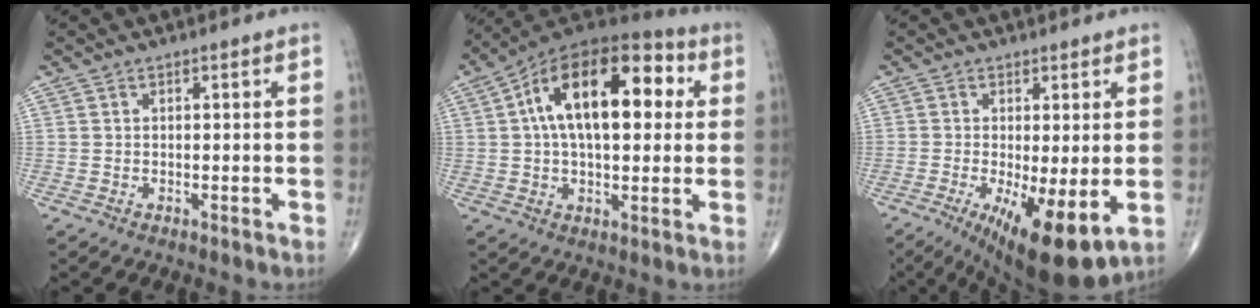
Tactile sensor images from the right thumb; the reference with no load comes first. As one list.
[{"total": 21.5, "force": [4.7, 11.0, 17.9], "torque": [-0.266, 0.027, 0.060]}, {"total": 12.7, "force": [-3.4, 3.8, 11.7], "torque": [-0.187, -0.023, -0.041]}]